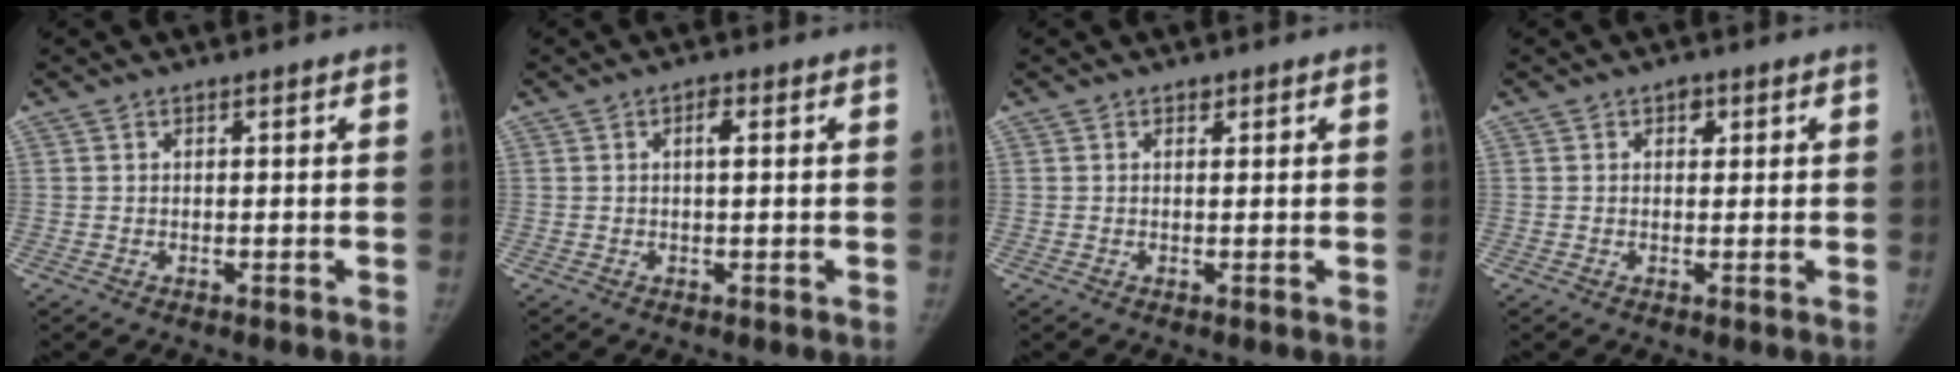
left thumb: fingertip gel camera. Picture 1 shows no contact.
{"total": 2.0, "force": [0.5, 0.9, 1.8], "torque": [-0.026, 0.003, 0.006]}
{"total": 0.9, "force": [0.5, 0.7, 0.3], "torque": [0.005, -0.003, 0.006]}
{"total": 2.0, "force": [0.8, 1.6, 0.9], "torque": [0.003, 0.000, 0.006]}